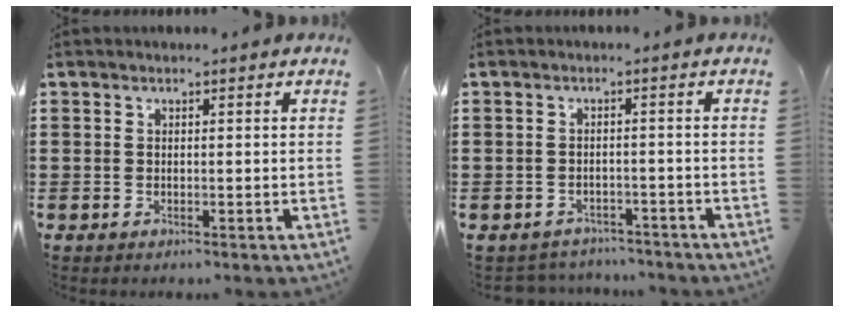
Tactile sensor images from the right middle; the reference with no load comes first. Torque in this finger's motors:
{"motor_torque": [0.00, 0.00, 0.00, 0.00]}